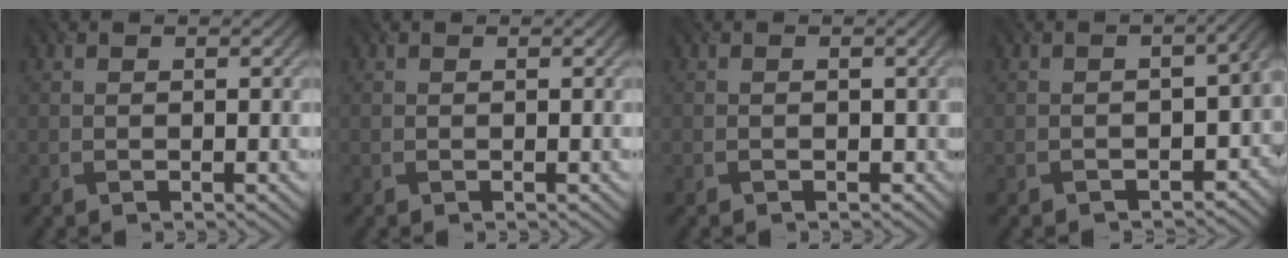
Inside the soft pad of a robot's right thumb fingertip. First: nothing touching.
{"total": 0.0}
{"total": 0.8, "force": [-0.3, 0.7, 0.2], "torque": [-0.005, -0.006, -0.004]}
{"total": 6.9, "force": [-2.6, 4.6, 4.5], "torque": [-0.048, -0.039, -0.026]}